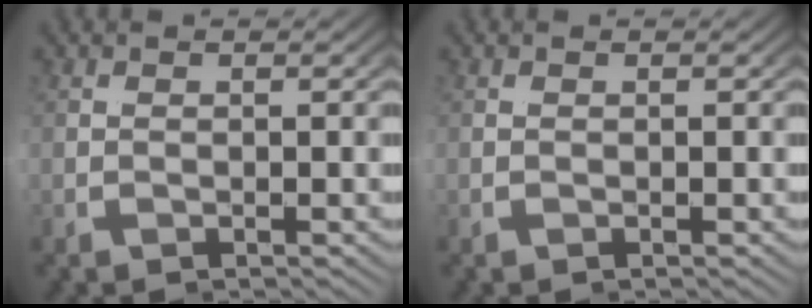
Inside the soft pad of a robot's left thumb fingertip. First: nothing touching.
{"total": 0.0}